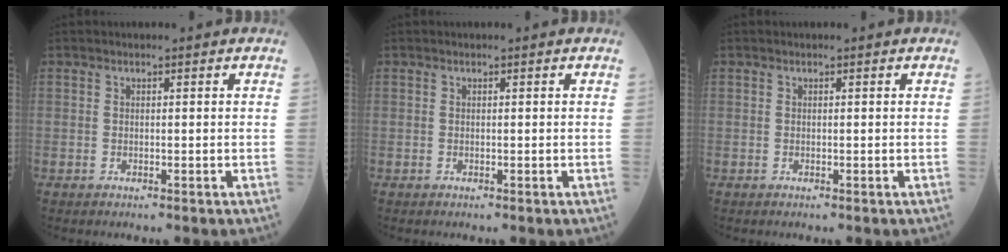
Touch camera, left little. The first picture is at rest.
{"total": 0.0}
{"total": 0.0}